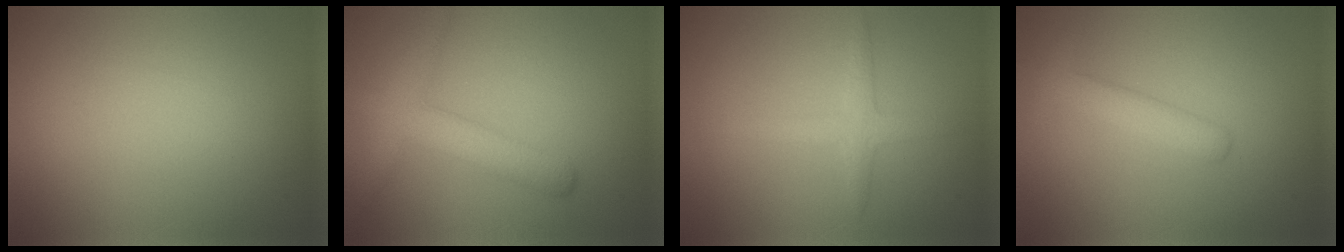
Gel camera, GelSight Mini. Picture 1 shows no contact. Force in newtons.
{"total": 4.2, "press": 4.2, "slide": 0.1}
{"total": 1.9, "press": 1.9, "slide": 0.1}
{"total": 2.6, "press": 2.6, "slide": 0.1}